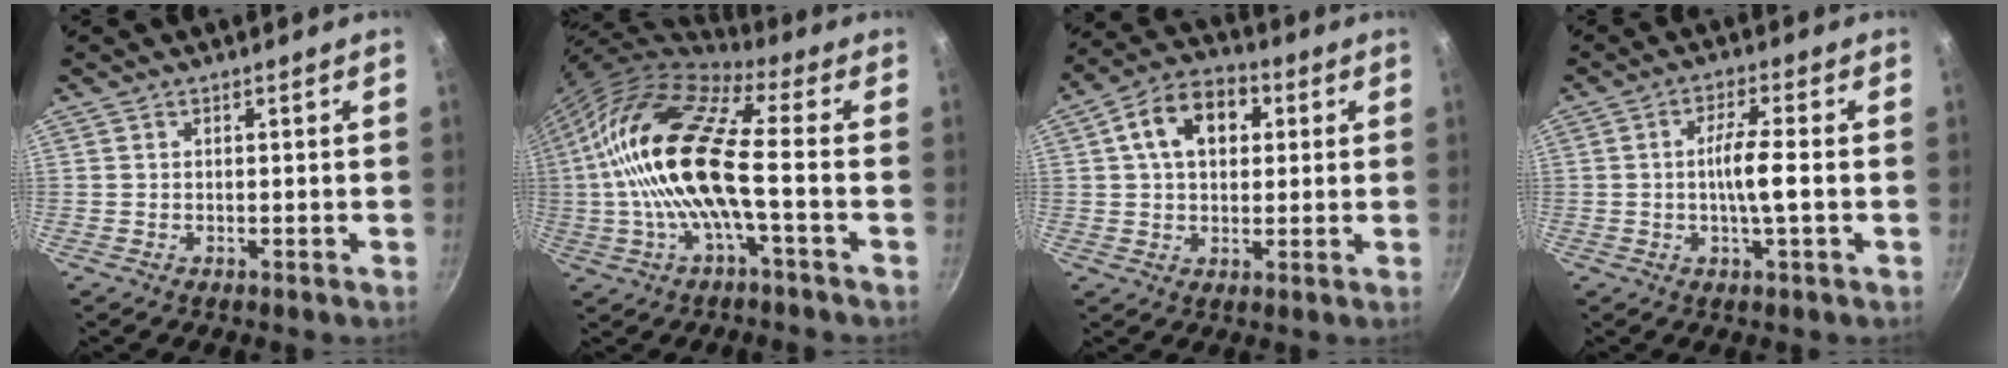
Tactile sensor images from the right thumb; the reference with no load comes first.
{"total": 19.0, "force": [-0.9, 6.7, 17.7], "torque": [-0.338, 0.030, -0.029]}
{"total": 11.9, "force": [3.1, 8.2, 8.1], "torque": [-0.109, 0.016, 0.039]}
{"total": 6.0, "force": [-0.7, 0.6, 5.9], "torque": [-0.113, 0.011, -0.014]}